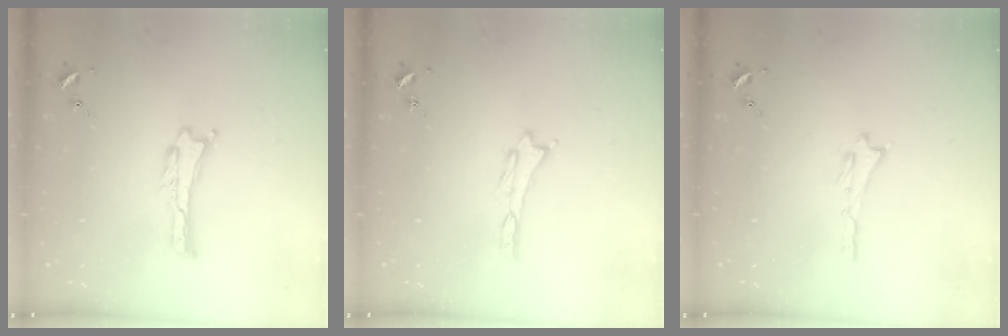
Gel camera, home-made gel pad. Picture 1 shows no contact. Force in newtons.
{"total": 0.0}
{"total": 0.0}